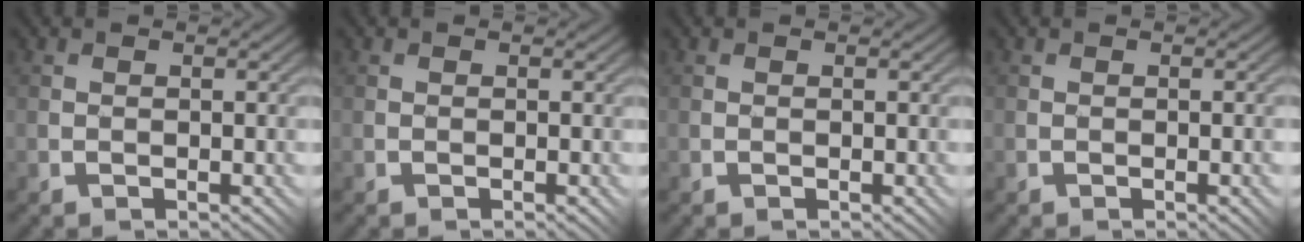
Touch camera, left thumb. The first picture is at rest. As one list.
[{"total": 0.0}, {"total": 0.0}, {"total": 1.6, "force": [-0.5, 0.8, 1.3], "torque": [-0.015, -0.004, -0.003]}]